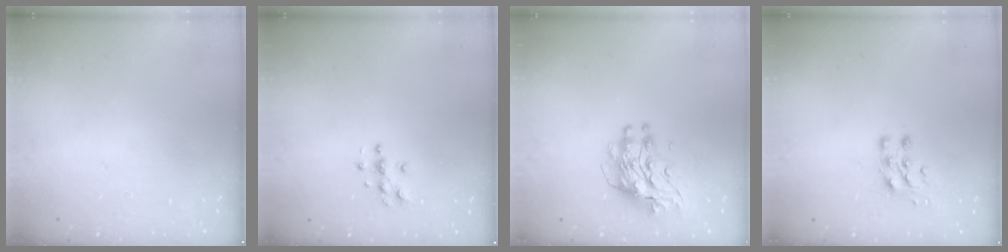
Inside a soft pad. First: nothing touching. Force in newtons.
{"total": 4.6, "press": 4.6, "slide": 0.4}
{"total": 9.4, "press": 9.3, "slide": 0.9}
{"total": 7.1, "press": 7.1, "slide": 0.8}